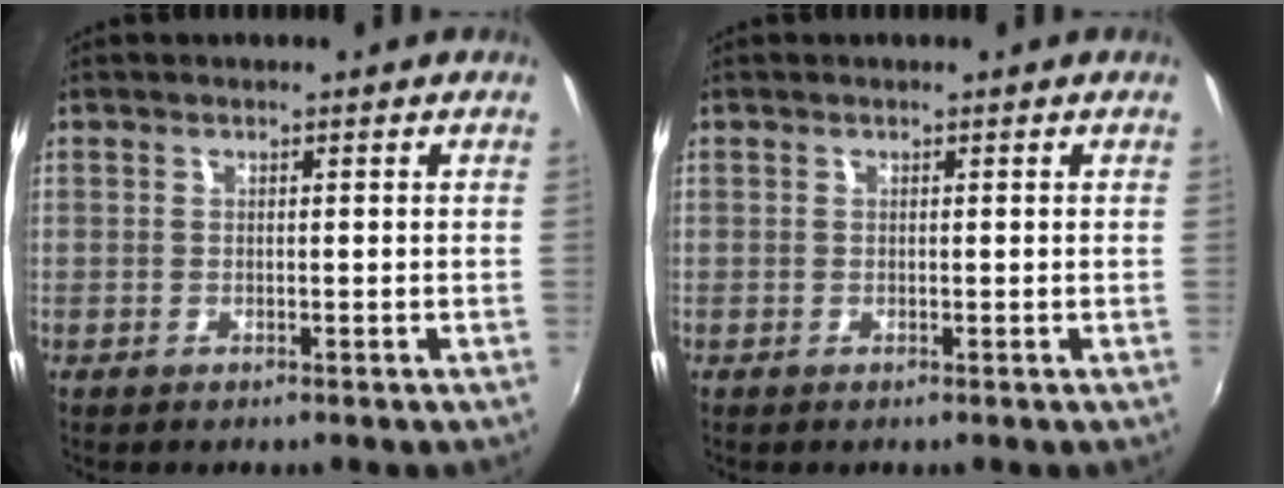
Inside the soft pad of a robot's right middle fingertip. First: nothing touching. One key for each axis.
{"total": 0.0}